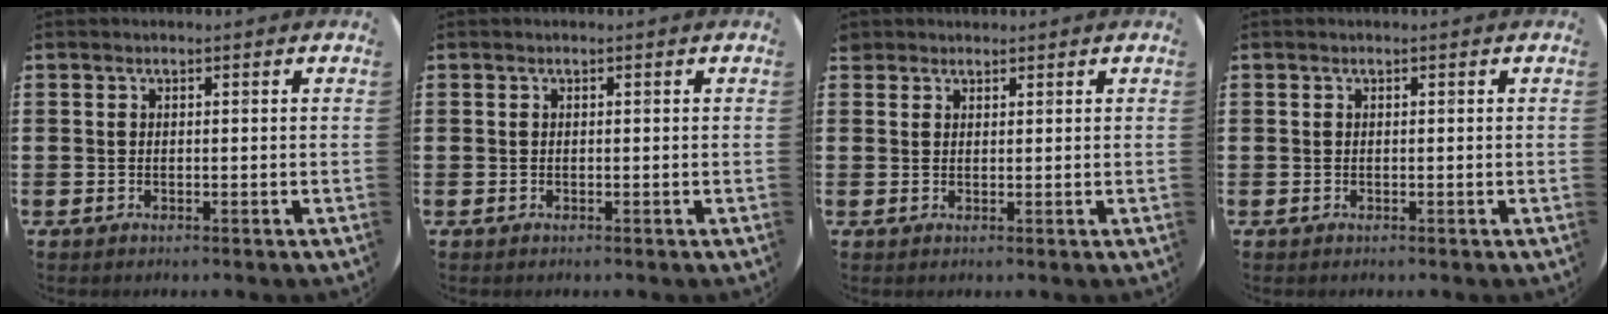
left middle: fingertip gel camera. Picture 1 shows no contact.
{"total": 0.0}
{"total": 1.3, "force": [1.2, 0.5, -0.1], "torque": [0.000, 0.003, 0.024]}
{"total": 0.0}